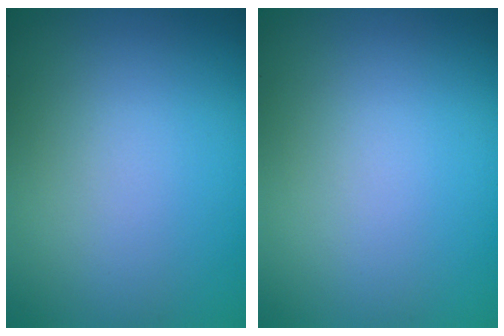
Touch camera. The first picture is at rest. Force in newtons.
{"total": 0.0}